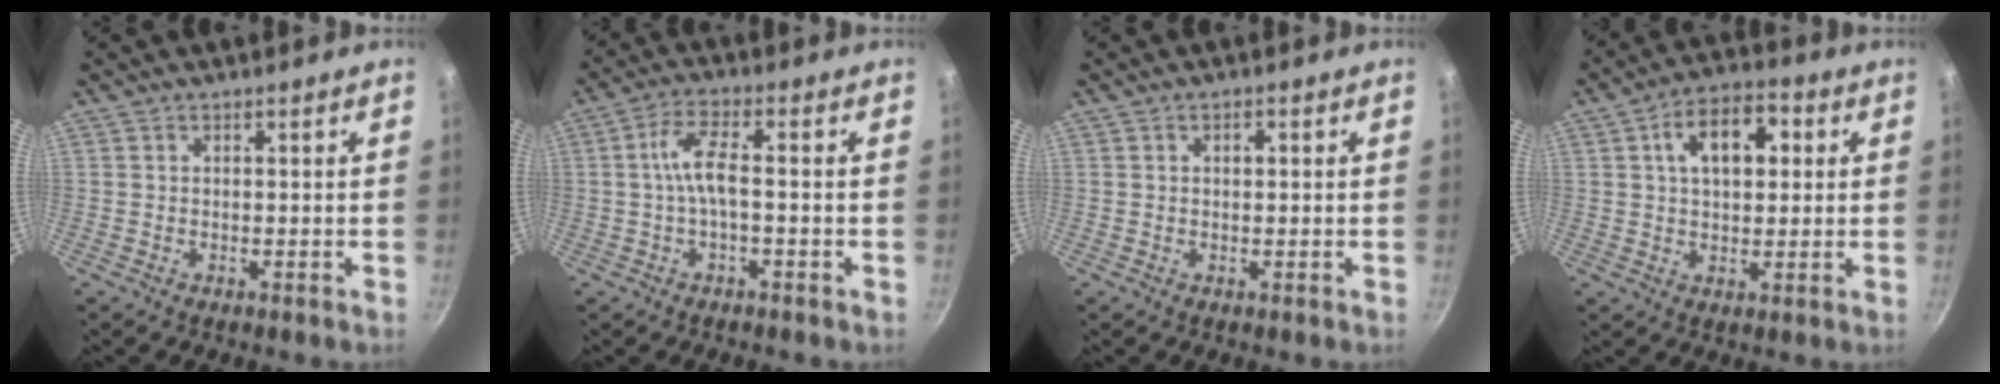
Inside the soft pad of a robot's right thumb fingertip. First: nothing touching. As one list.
[{"total": 5.6, "force": [-0.9, 1.6, 5.3], "torque": [-0.117, 0.019, -0.023]}, {"total": 1.3, "force": [0.3, 0.8, 1.0], "torque": [-0.015, 0.004, 0.004]}, {"total": 11.1, "force": [2.7, 6.7, 8.4], "torque": [-0.103, 0.014, 0.033]}]